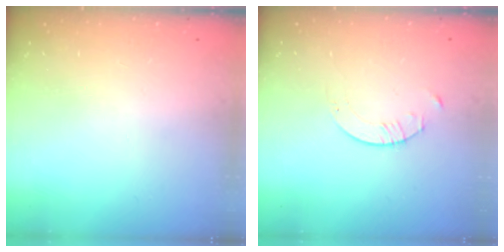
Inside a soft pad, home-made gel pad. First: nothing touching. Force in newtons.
{"total": 1.6, "press": 1.6, "slide": 0.2}